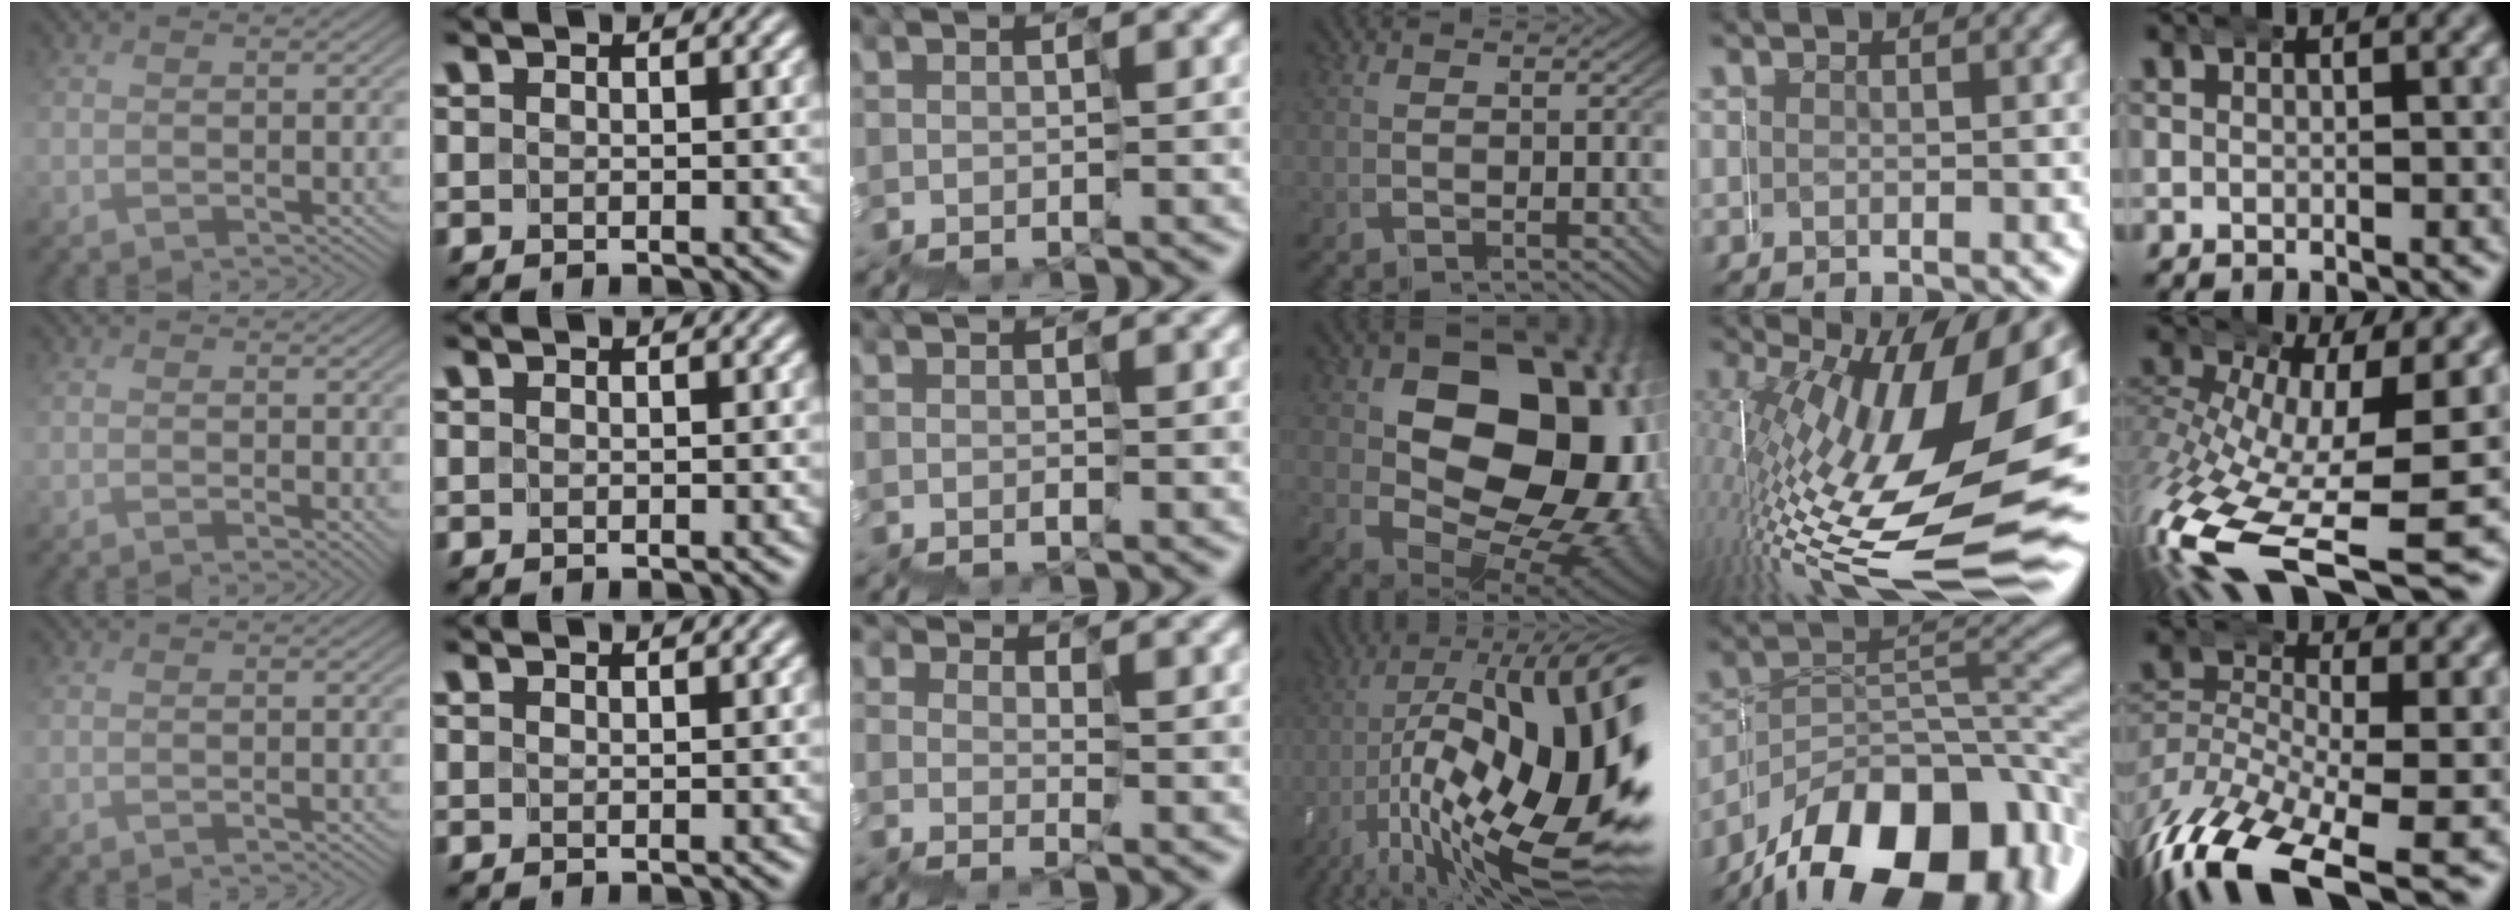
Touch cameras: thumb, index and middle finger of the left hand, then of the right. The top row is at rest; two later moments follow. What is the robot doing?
{"motion": "wrap", "object": "duck tape"}